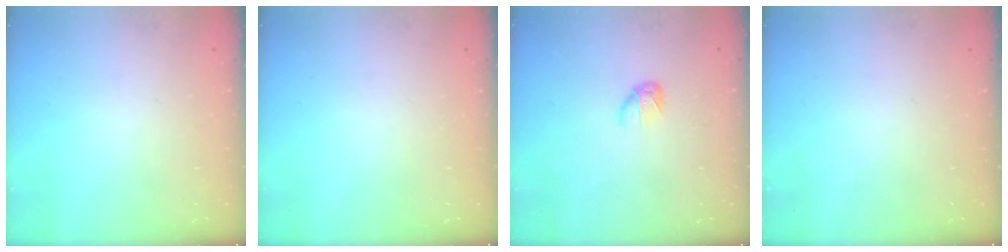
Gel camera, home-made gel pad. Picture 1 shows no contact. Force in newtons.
{"total": 0.0}
{"total": 3.7, "press": 3.6, "slide": 1.0}
{"total": 0.0}